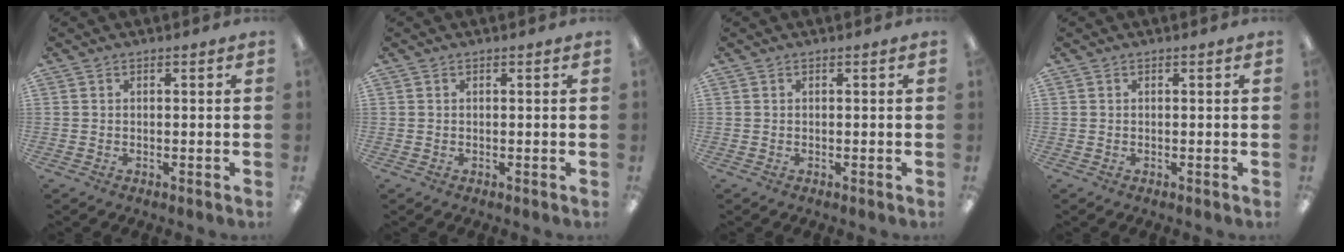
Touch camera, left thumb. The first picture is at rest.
{"total": 0.0}
{"total": 0.0}
{"total": 0.0}